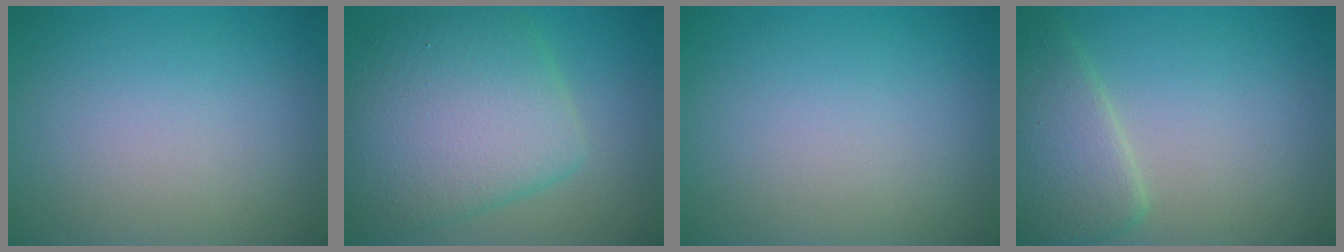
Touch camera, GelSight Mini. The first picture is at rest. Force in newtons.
{"total": 8.7, "press": 8.7, "slide": 0.4}
{"total": 0.0}
{"total": 4.4, "press": 4.4, "slide": 0.1}